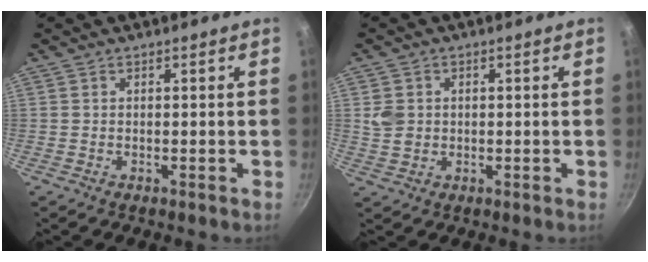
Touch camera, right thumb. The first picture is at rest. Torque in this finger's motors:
{"motor_torque": [0.00, -0.02, 0.19, 0.48, 0.00]}